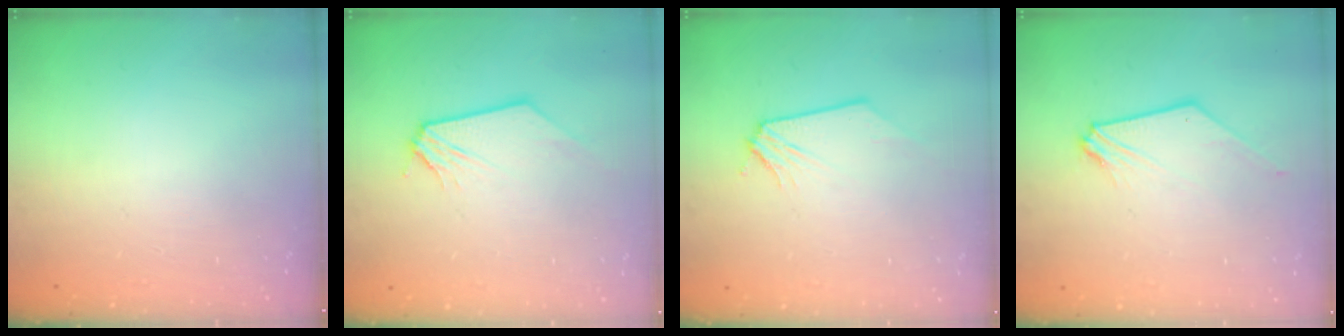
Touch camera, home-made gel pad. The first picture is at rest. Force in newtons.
{"total": 0.0}
{"total": 0.0}
{"total": 3.0, "press": 3.0, "slide": 0.5}